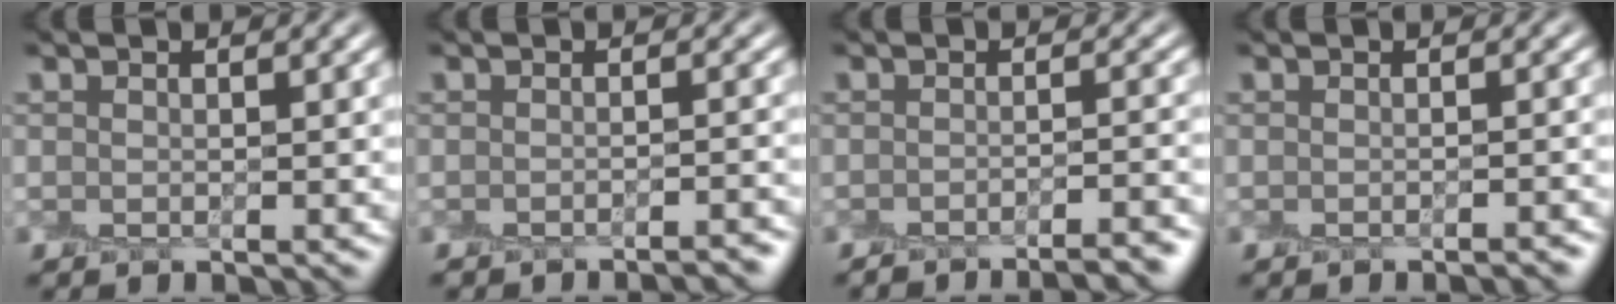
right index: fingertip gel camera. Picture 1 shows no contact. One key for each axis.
{"total": 2.4, "fx": -2.2, "fy": 0.4, "fz": 0.9, "tx": -0.002, "ty": 0.003, "tz": -0.029}
{"total": 4.2, "fx": -3.6, "fy": 0.7, "fz": 2.2, "tx": -0.026, "ty": 0.007, "tz": -0.051}
{"total": 1.3, "fx": -1.0, "fy": 0.3, "fz": 0.7, "tx": -0.002, "ty": -0.001, "tz": -0.014}